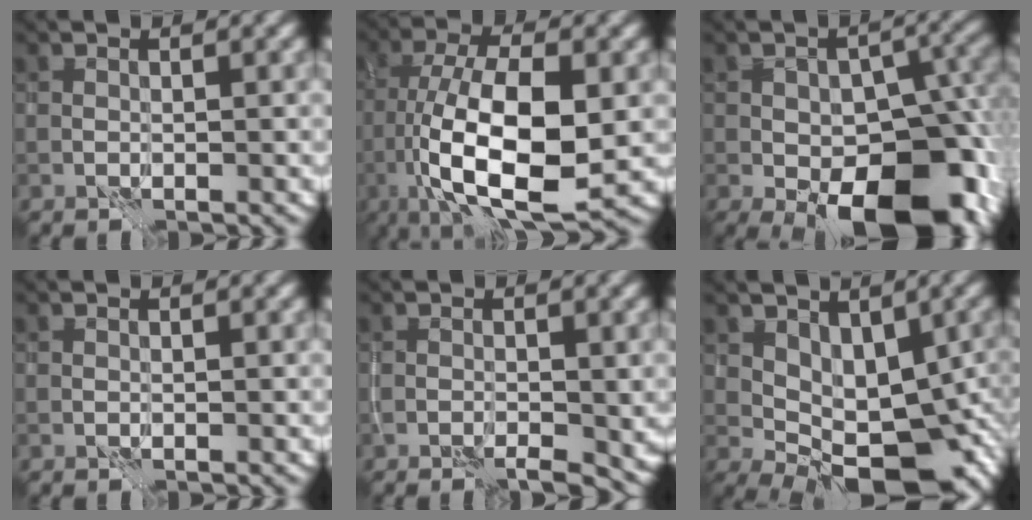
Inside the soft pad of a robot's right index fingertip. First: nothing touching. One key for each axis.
{"total": 12.3, "fx": -2.2, "fy": 4.7, "fz": 11.2, "tx": -0.200, "ty": -0.005, "tz": -0.042}
{"total": 14.2, "fx": -5.4, "fy": 7.5, "fz": 10.7, "tx": -0.133, "ty": -0.020, "tz": -0.078}
{"total": 0.0}
{"total": 3.0, "fx": -1.0, "fy": 1.1, "fz": 2.6, "tx": -0.038, "ty": -0.007, "tz": -0.016}
{"total": 9.3, "fx": -0.9, "fy": 5.3, "fz": 7.5, "tx": -0.099, "ty": -0.010, "tz": -0.004}